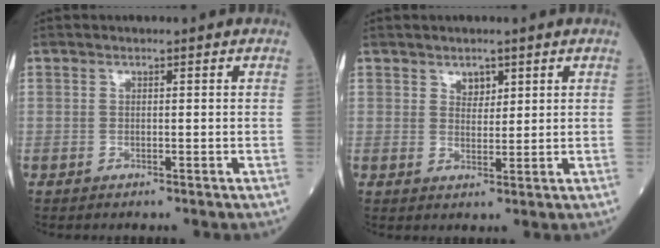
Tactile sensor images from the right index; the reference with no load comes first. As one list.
[{"total": 2.3, "force": [1.5, 1.3, 1.1], "torque": [-0.016, -0.001, 0.027]}]